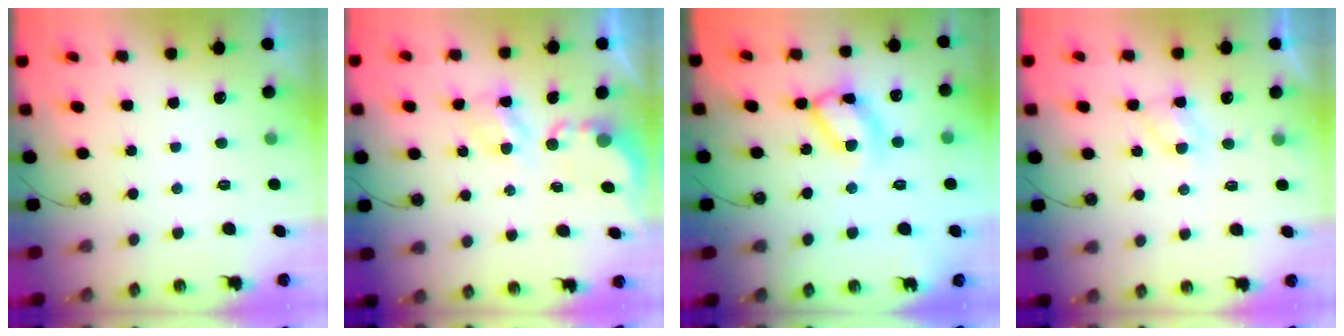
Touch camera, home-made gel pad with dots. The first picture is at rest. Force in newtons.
{"total": 4.4, "press": 4.3, "slide": 0.2}
{"total": 12.7, "press": 12.6, "slide": 0.9}
{"total": 4.6, "press": 4.6, "slide": 0.5}